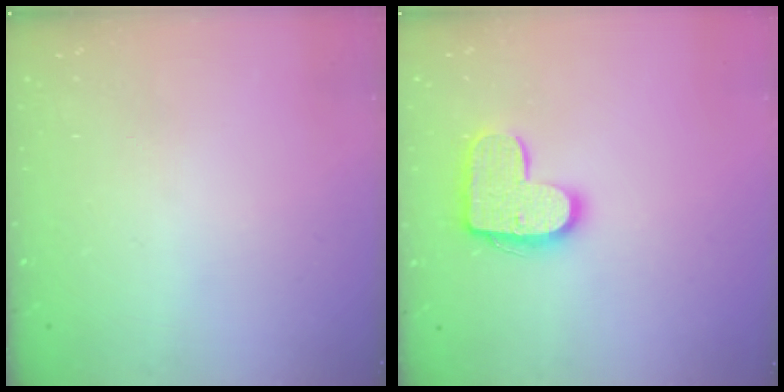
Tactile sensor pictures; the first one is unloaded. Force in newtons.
{"total": 13.5, "press": 13.5, "slide": 0.6}